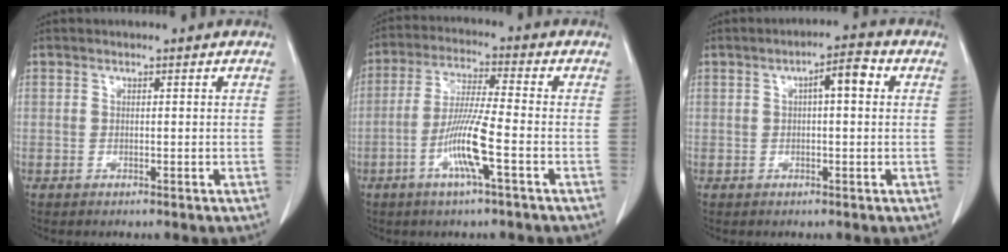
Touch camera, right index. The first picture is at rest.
{"total": 8.9, "force": [-3.3, 0.1, 8.2], "torque": [-0.163, -0.007, -0.069]}
{"total": 4.5, "force": [1.0, 1.0, 4.2], "torque": [-0.067, 0.016, 0.012]}